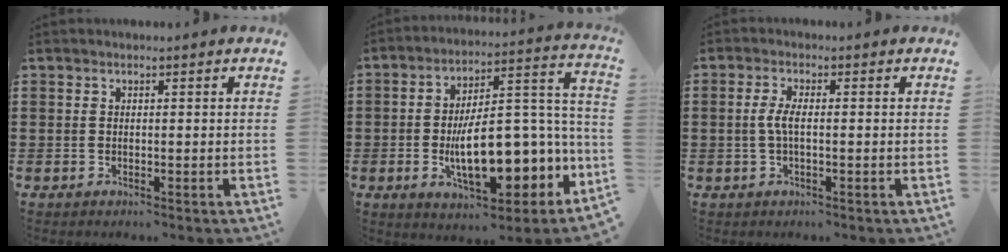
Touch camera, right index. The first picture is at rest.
{"total": 14.3, "force": [-3.3, 6.3, 12.4], "torque": [-0.187, -0.023, -0.055]}
{"total": 3.1, "force": [-0.3, 0.8, 2.9], "torque": [-0.069, -0.003, -0.013]}